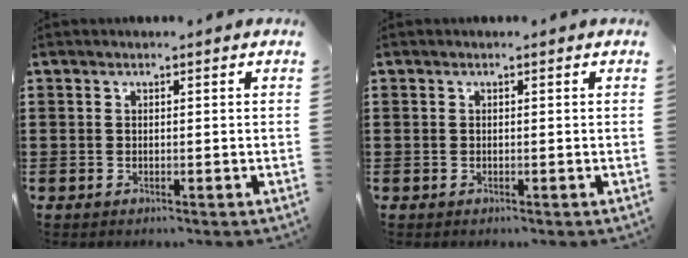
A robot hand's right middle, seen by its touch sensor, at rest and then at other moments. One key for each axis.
{"total": 0.0}